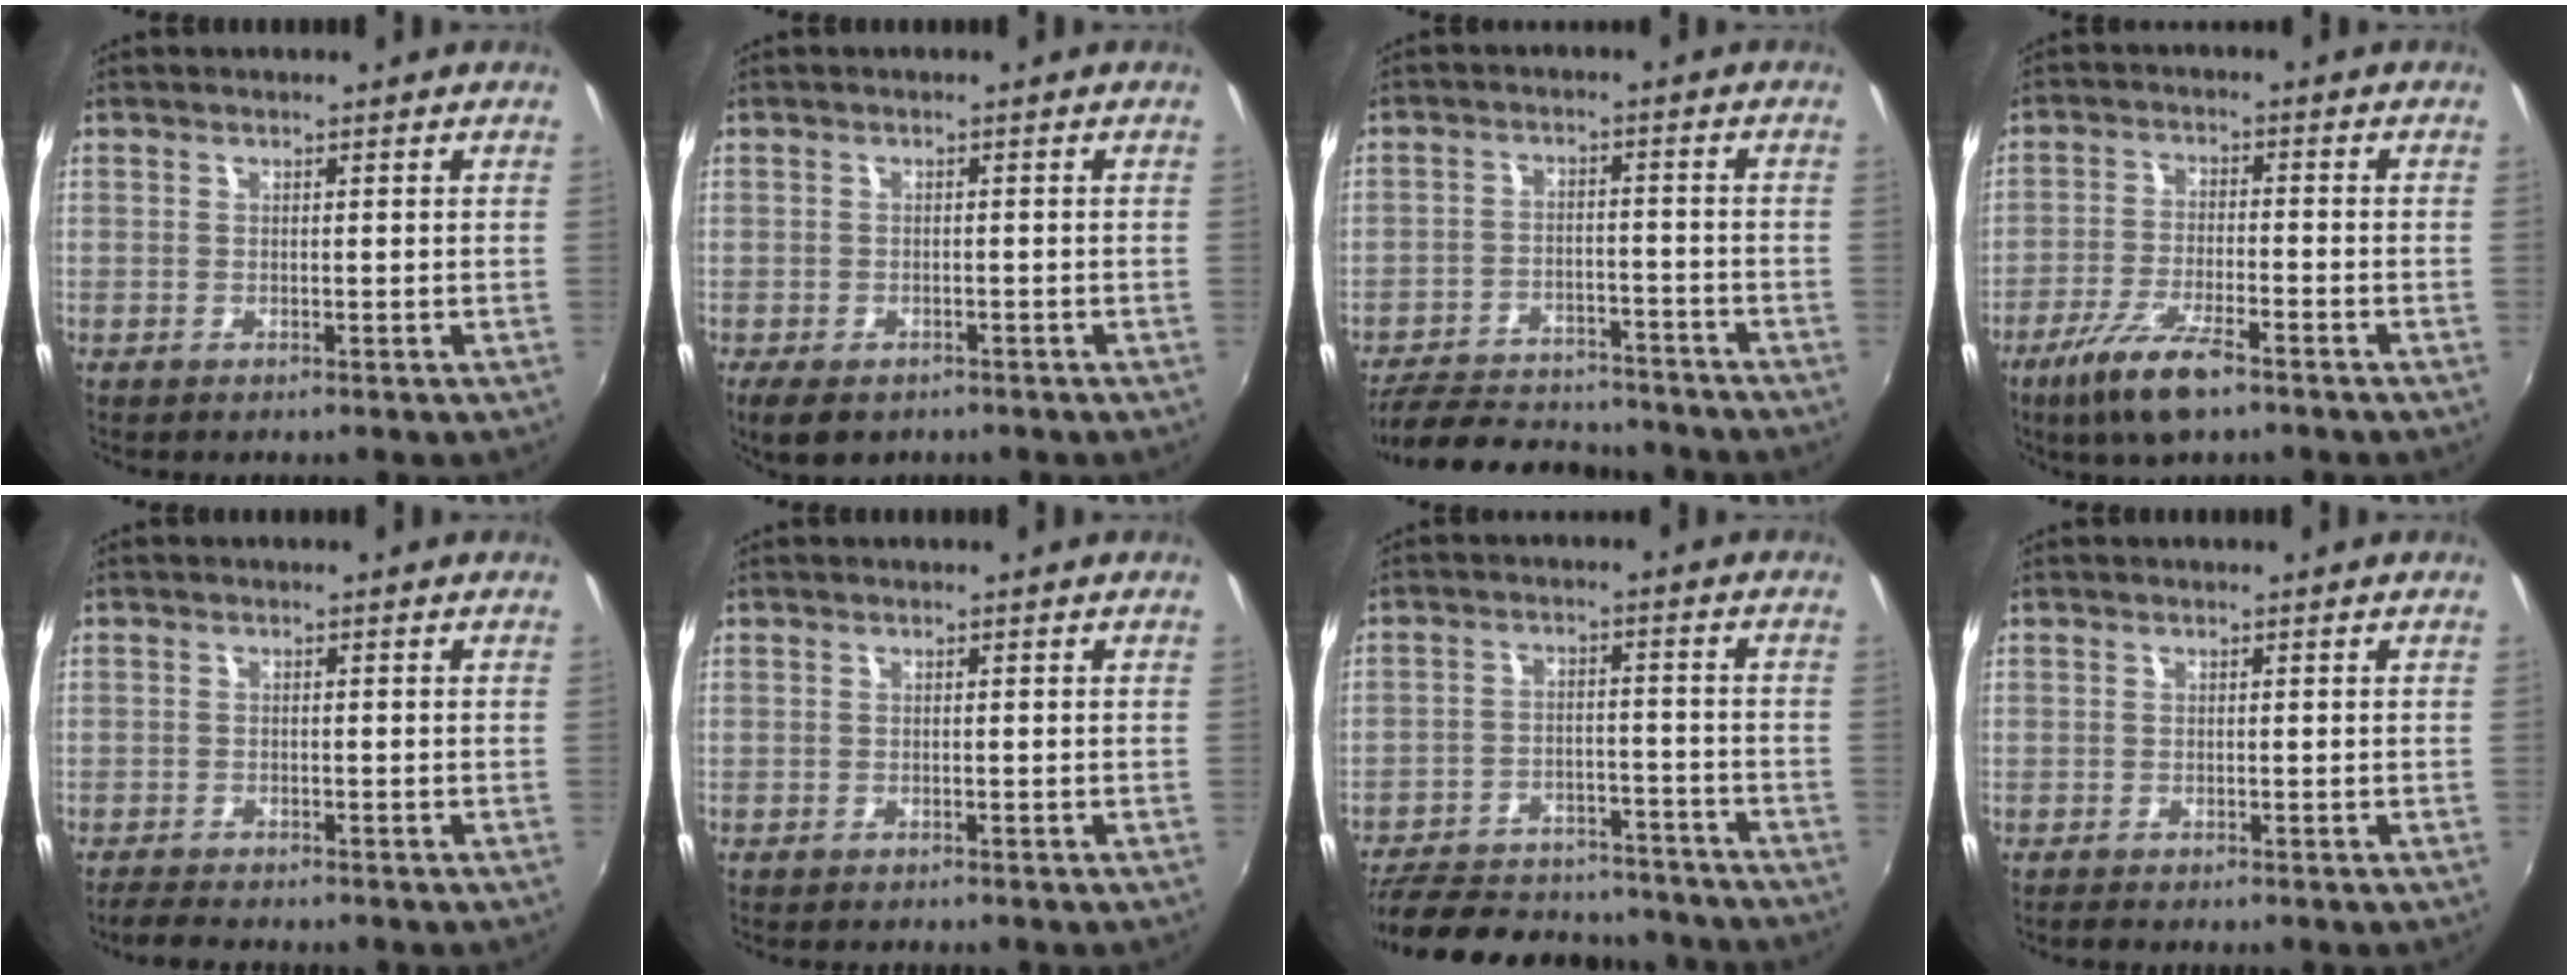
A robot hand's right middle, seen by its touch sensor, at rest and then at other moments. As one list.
[{"total": 5.4, "force": [-3.6, 2.8, 2.9], "torque": [-0.067, -0.021, -0.055]}, {"total": 16.0, "force": [-13.8, 6.0, 5.4], "torque": [-0.135, 0.013, -0.192]}, {"total": 9.7, "force": [-6.4, 2.4, 6.9], "torque": [-0.156, -0.021, -0.122]}, {"total": 2.9, "force": [-2.7, 0.6, 0.6], "torque": [-0.030, -0.008, -0.053]}, {"total": 0.5, "force": [-0.5, 0.2, 0.1], "torque": [-0.003, -0.001, -0.008]}, {"total": 22.5, "force": [-19.0, 8.8, 8.2], "torque": [-0.181, 0.022, -0.248]}, {"total": 1.0, "force": [-0.9, 0.4, 0.0], "torque": [-0.004, -0.001, -0.017]}]